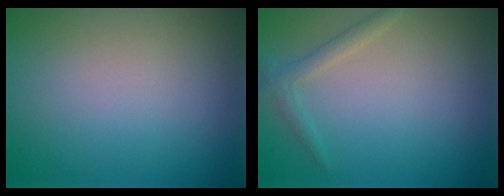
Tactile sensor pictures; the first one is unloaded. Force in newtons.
{"total": 1.5, "press": 1.5, "slide": 0.1}